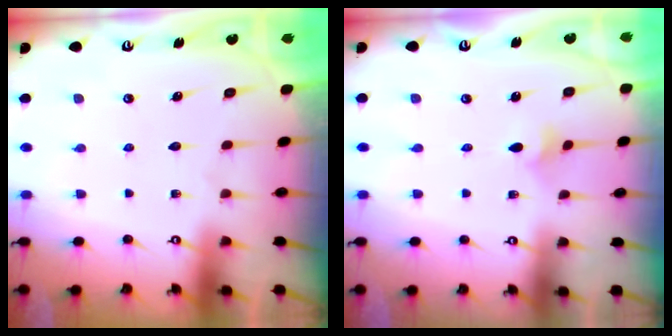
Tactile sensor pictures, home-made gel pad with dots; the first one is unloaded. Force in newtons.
{"total": 2.7, "press": 2.6, "slide": 0.5}